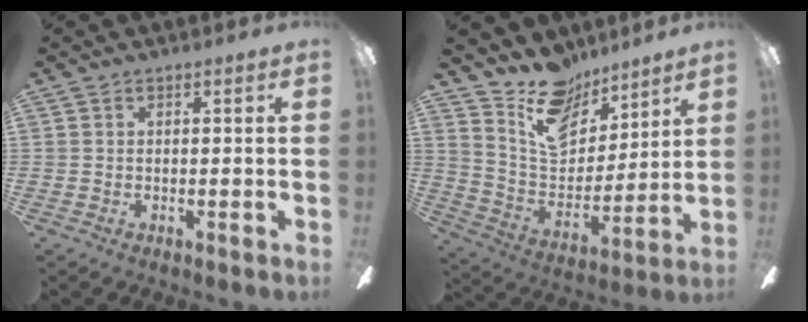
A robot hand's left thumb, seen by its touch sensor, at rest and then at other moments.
{"total": 16.2, "force": [11.9, 9.1, 6.2], "torque": [-0.106, -0.083, 0.222]}